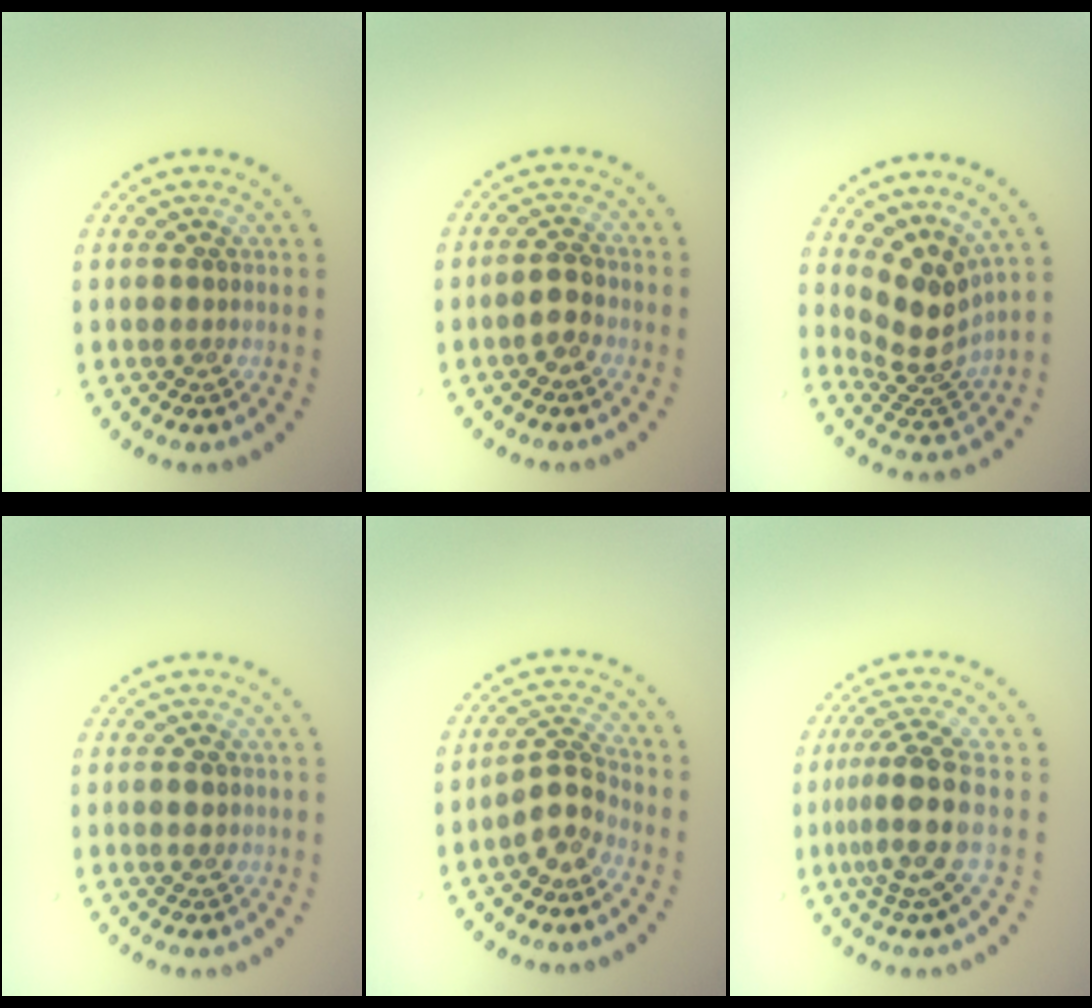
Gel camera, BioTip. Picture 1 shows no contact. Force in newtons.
{"total": 1.8, "press": 1.7, "slide": 0.5}
{"total": 3.9, "press": 2.9, "slide": 2.7}
{"total": 1.8, "press": 1.8, "slide": 0.2}
{"total": 2.5, "press": 1.8, "slide": 1.8}
{"total": 4.1, "press": 3.3, "slide": 2.5}